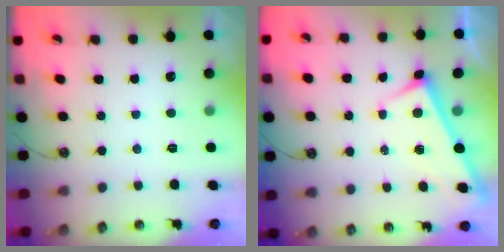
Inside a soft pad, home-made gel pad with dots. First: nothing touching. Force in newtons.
{"total": 3.0, "press": 3.0, "slide": 0.2}